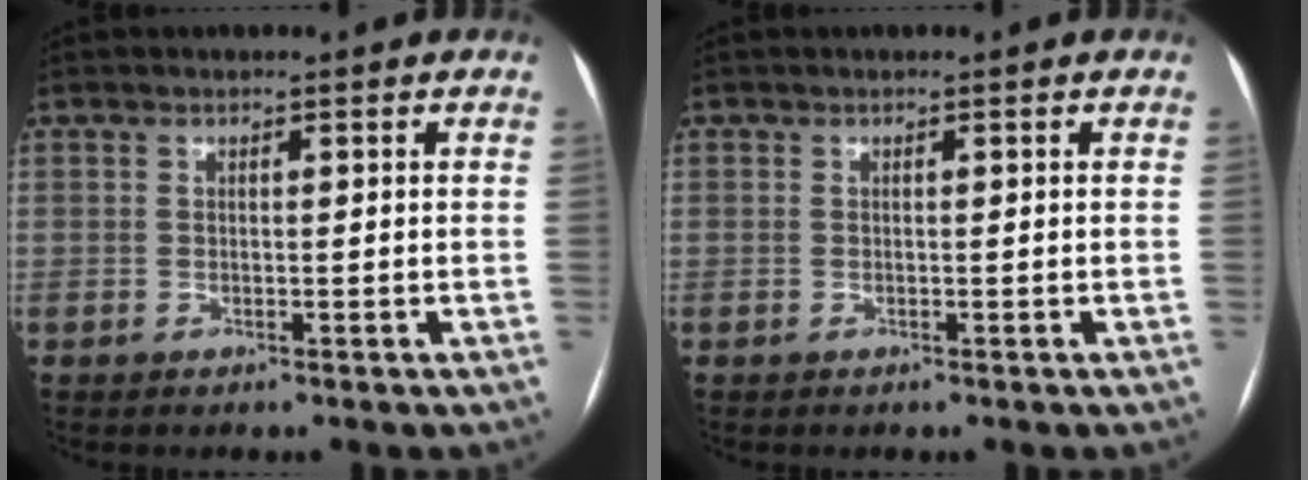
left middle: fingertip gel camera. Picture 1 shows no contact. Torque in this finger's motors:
{"motor_torque": [0.10, -0.14, 0.00, 0.00]}